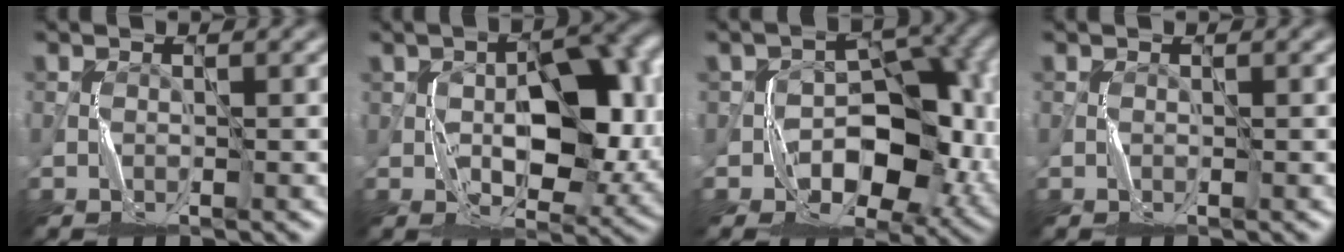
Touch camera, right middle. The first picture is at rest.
{"total": 9.4, "force": [-0.5, 5.1, 7.9], "torque": [-0.108, 0.007, -0.007]}
{"total": 9.6, "force": [-2.3, 6.5, 6.6], "torque": [-0.071, -0.004, -0.040]}
{"total": 0.0}